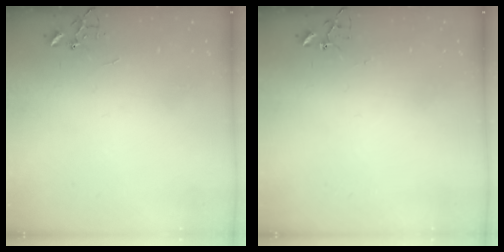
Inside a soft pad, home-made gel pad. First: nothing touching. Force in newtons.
{"total": 3.9, "press": 3.9, "slide": 0.3}